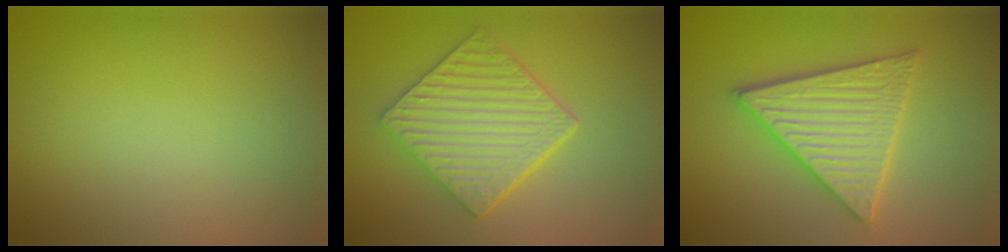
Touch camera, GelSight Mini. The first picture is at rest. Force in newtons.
{"total": 5.6, "press": 4.5, "slide": 3.4}
{"total": 5.6, "press": 5.5, "slide": 0.7}